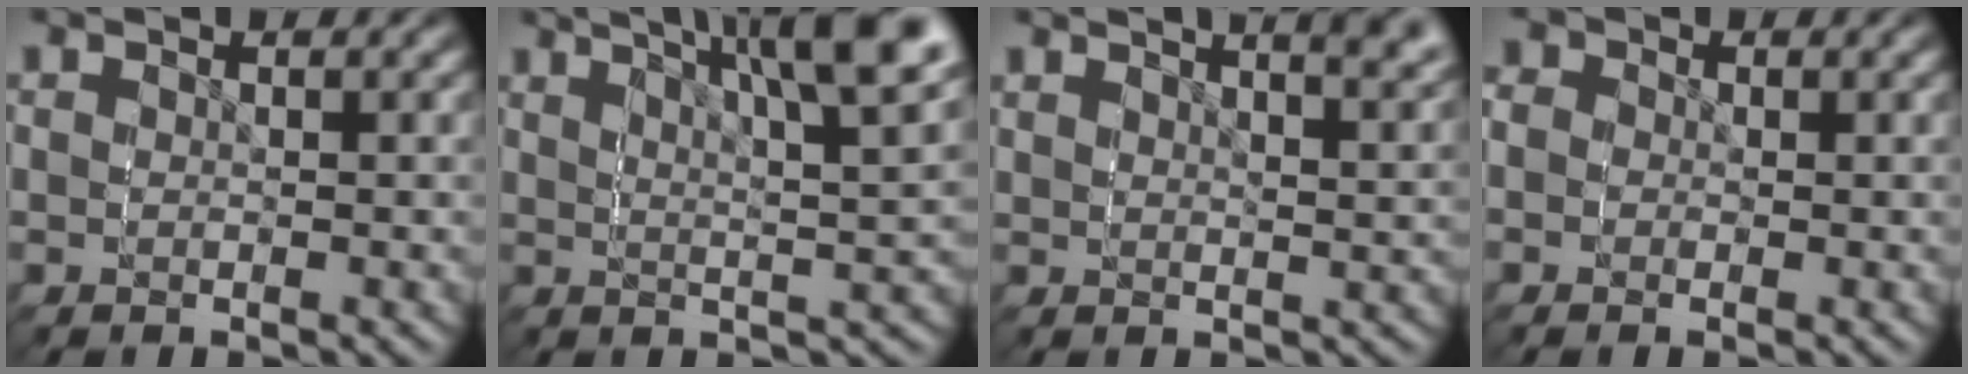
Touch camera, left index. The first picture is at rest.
{"total": 6.7, "force": [4.8, 0.2, 4.8], "torque": [-0.063, 0.034, 0.057]}
{"total": 2.9, "force": [2.8, -0.2, 0.7], "torque": [0.002, 0.019, 0.042]}
{"total": 3.5, "force": [0.1, 3.4, -0.3], "torque": [-0.007, -0.028, 0.006]}